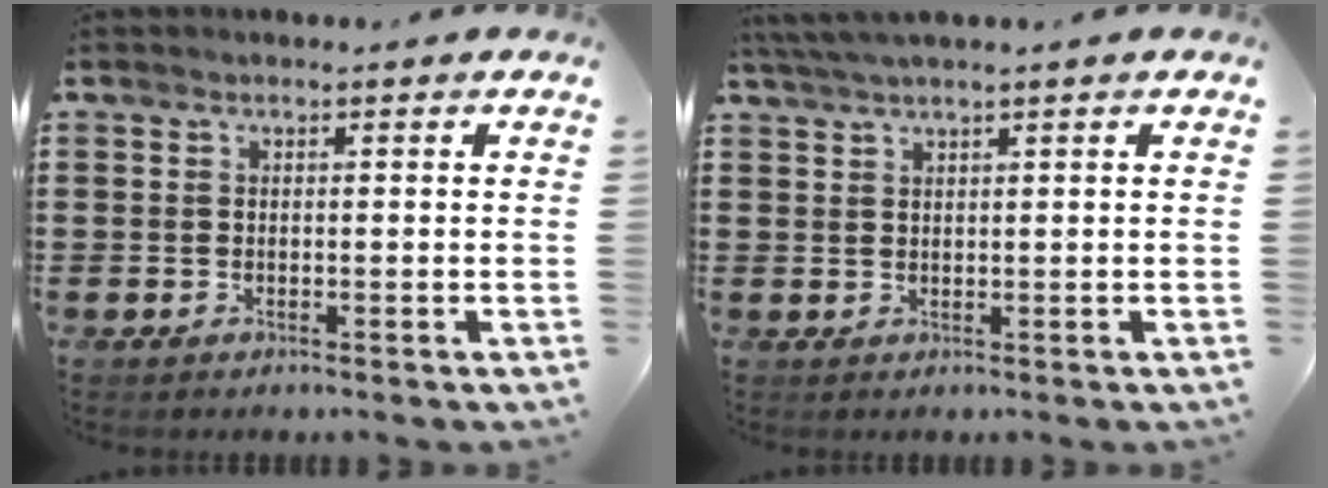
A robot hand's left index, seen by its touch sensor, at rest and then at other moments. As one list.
[{"total": 2.2, "force": [1.9, -0.2, 1.1], "torque": [-0.025, 0.002, 0.036]}]